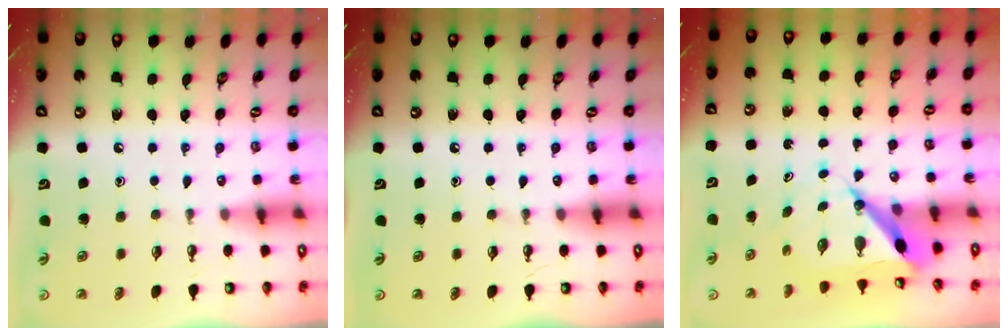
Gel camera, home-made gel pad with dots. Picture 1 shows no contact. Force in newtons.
{"total": 0.0}
{"total": 7.4, "press": 7.4, "slide": 0.5}